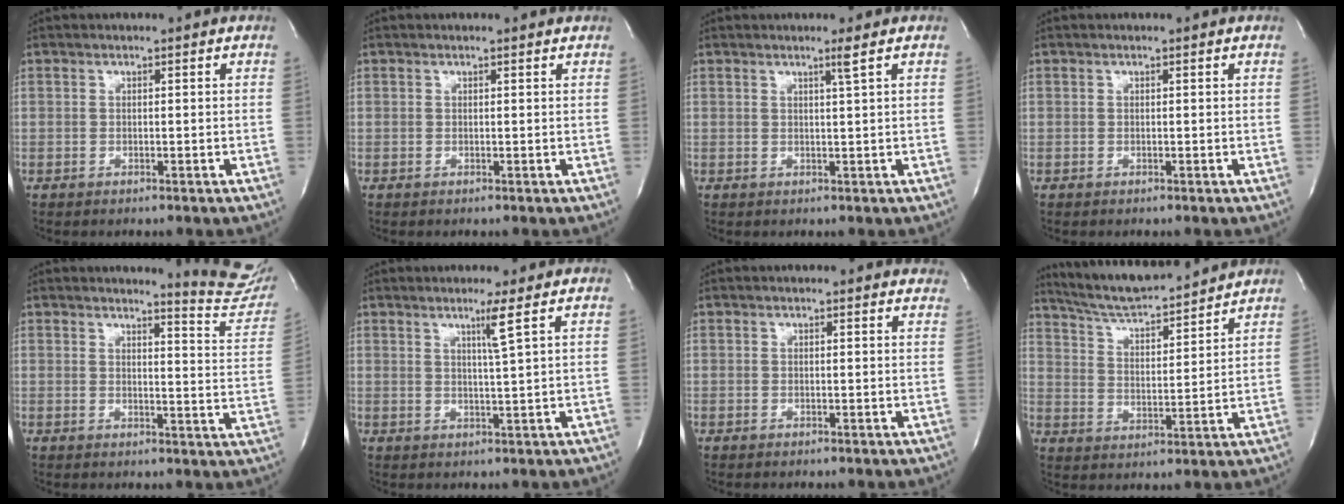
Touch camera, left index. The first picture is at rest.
{"total": 1.0, "force": [1.0, 0.0, 0.2], "torque": [-0.012, 0.003, 0.008]}
{"total": 1.4, "force": [0.7, -0.7, 1.0], "torque": [-0.029, -0.012, 0.019]}
{"total": 0.0}
{"total": 9.7, "force": [9.6, -0.4, 1.1], "torque": [-0.006, -0.091, 0.091]}
{"total": 3.2, "force": [1.6, -1.3, 2.5], "torque": [-0.045, -0.013, 0.035]}
{"total": 3.9, "force": [3.6, 1.0, 1.0], "torque": [-0.008, 0.003, 0.022]}
{"total": 14.8, "force": [13.7, 1.3, 5.4], "torque": [-0.097, 0.007, 0.223]}